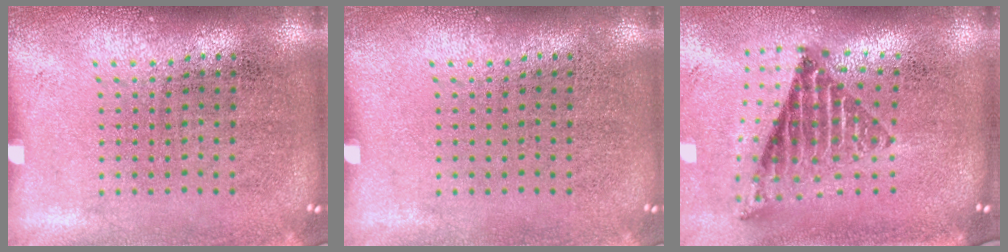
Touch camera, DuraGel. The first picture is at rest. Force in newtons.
{"total": 0.0}
{"total": 1.7, "press": 1.4, "slide": 1.1}